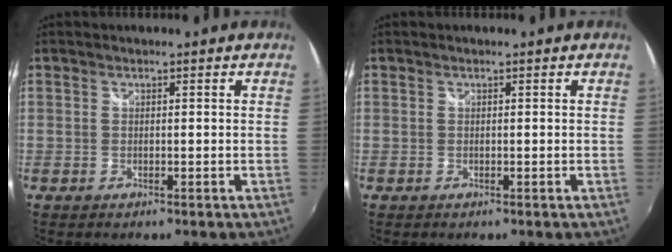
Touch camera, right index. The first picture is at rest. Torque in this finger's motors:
{"motor_torque": [-0.02, 0.01, 0.00, 0.01]}